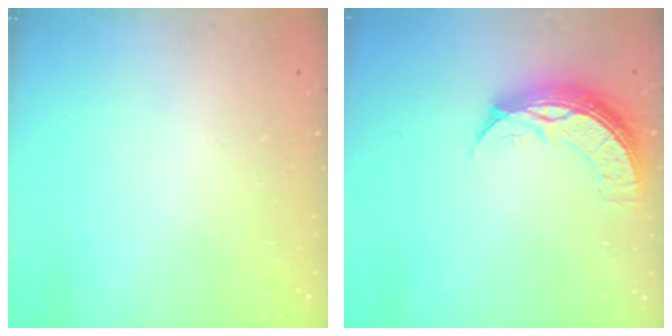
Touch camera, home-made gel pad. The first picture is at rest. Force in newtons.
{"total": 9.2, "press": 9.2, "slide": 0.7}